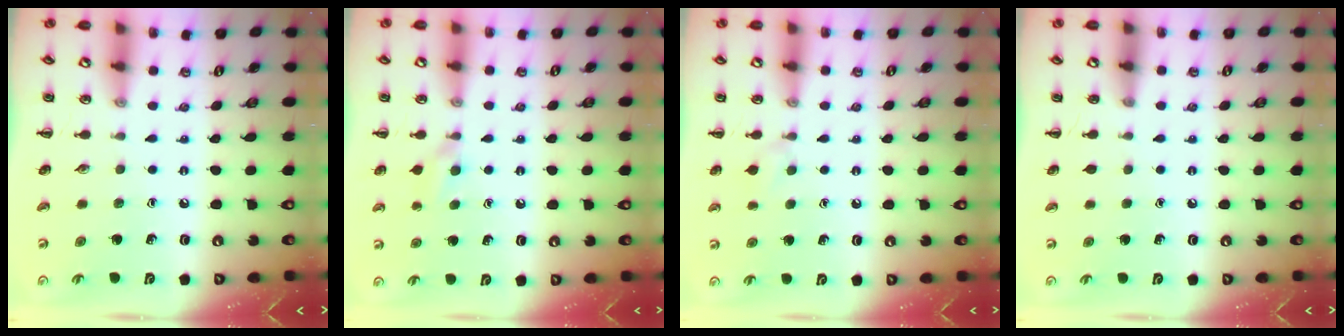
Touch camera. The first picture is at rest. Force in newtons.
{"total": 4.9, "press": 4.6, "slide": 1.8}
{"total": 5.2, "press": 4.8, "slide": 1.9}
{"total": 0.0}